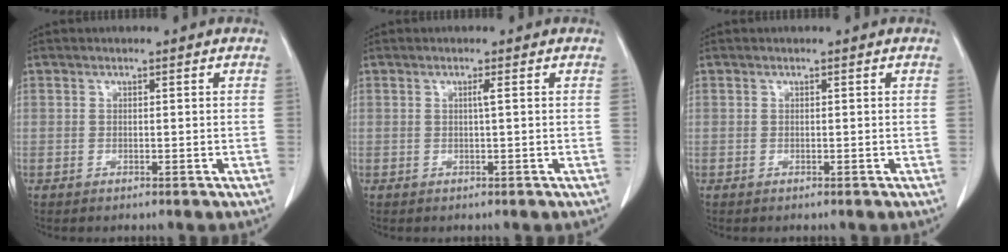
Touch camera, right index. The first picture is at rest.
{"total": 0.8, "force": [0.1, -0.2, 0.7], "torque": [-0.013, 0.000, 0.003]}
{"total": 0.0}